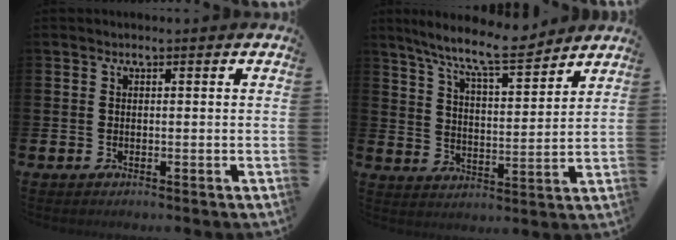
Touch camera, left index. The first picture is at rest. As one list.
[{"total": 9.6, "force": [8.6, 1.0, 4.0], "torque": [-0.100, -0.047, 0.153]}]